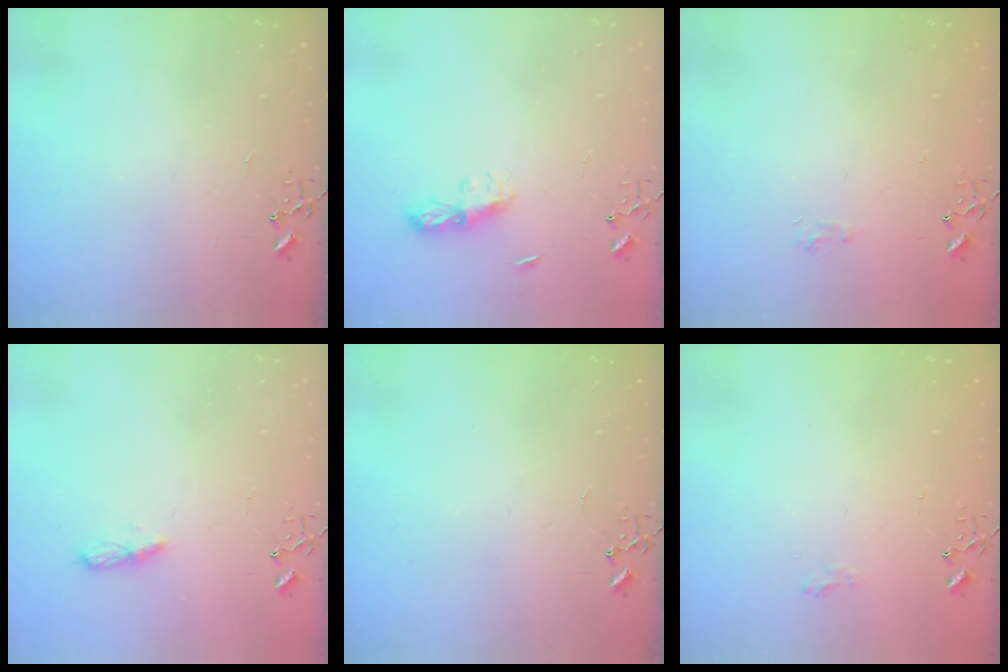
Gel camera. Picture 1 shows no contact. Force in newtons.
{"total": 7.4, "press": 7.4, "slide": 0.4}
{"total": 5.6, "press": 5.6, "slide": 0.7}
{"total": 5.1, "press": 5.1, "slide": 0.5}
{"total": 0.0}
{"total": 6.3, "press": 6.3, "slide": 0.8}